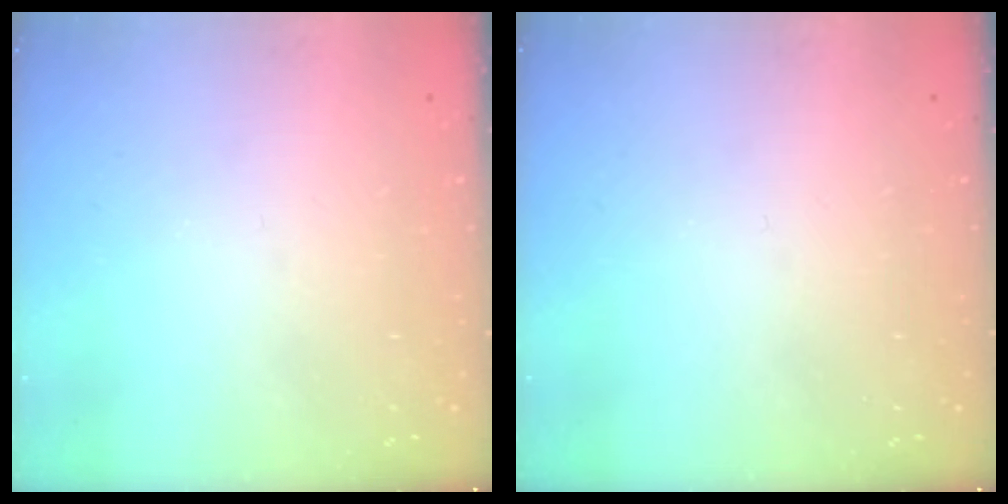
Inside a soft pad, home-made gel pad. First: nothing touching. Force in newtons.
{"total": 0.0}